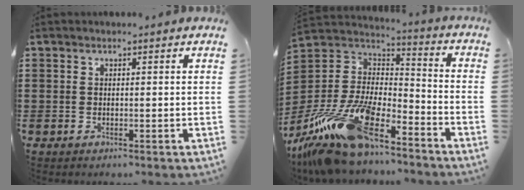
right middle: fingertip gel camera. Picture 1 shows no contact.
{"total": 17.9, "force": [-13.7, 5.2, 10.3], "torque": [-0.224, 0.030, -0.253]}